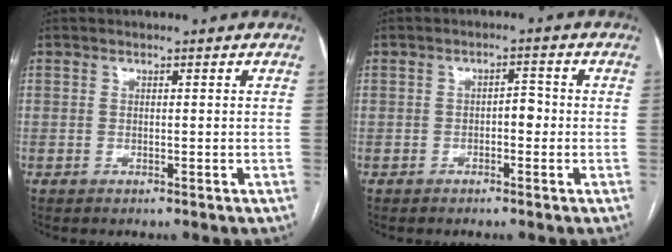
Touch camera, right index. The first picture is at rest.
{"total": 2.6, "force": [-0.7, 1.3, 2.2], "torque": [-0.025, 0.012, -0.013]}